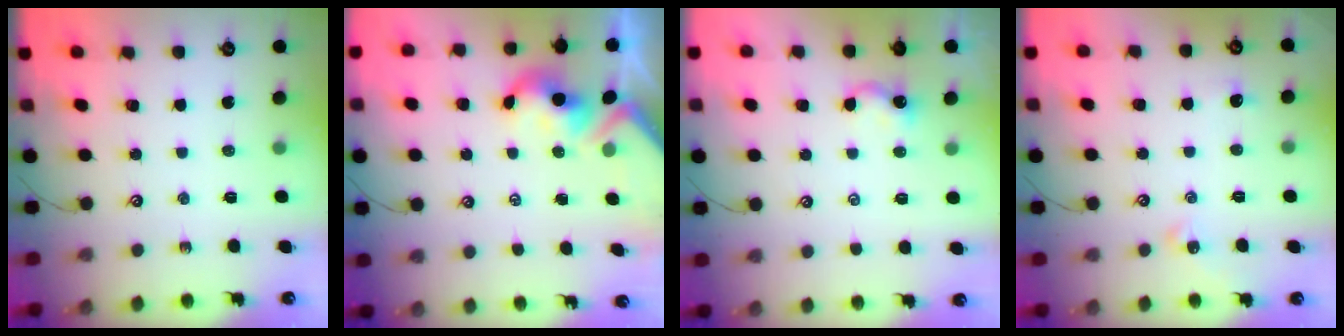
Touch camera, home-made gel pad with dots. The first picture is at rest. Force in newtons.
{"total": 3.9, "press": 3.8, "slide": 0.8}
{"total": 3.8, "press": 3.8, "slide": 0.1}
{"total": 1.4, "press": 1.3, "slide": 0.5}